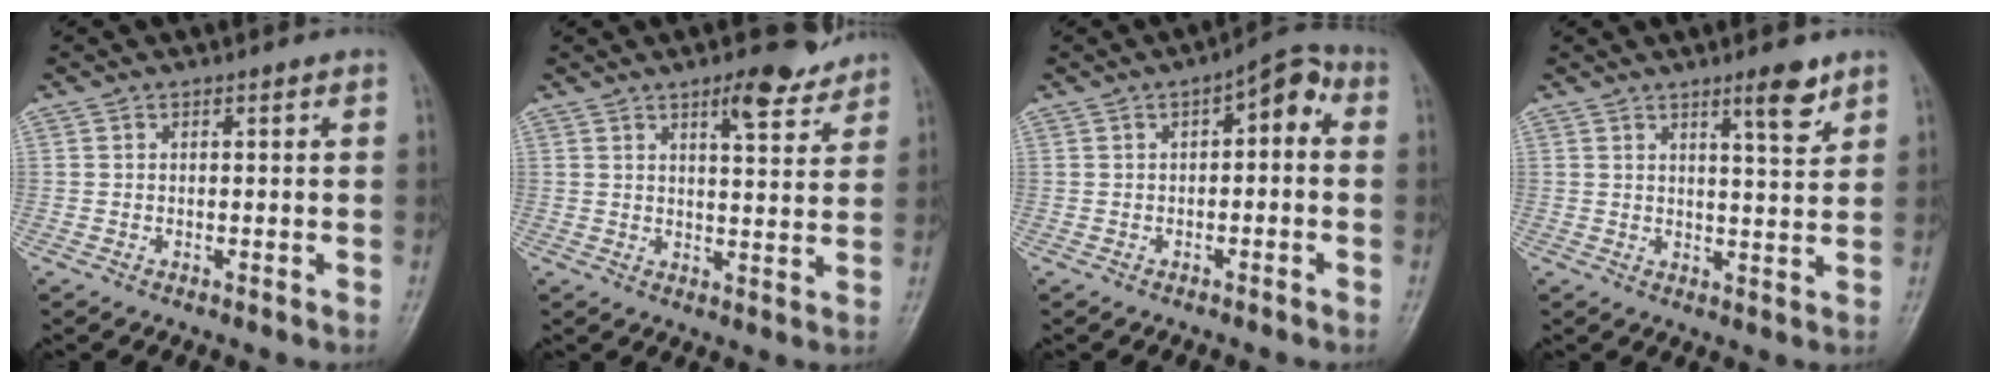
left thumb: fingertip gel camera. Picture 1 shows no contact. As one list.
[{"total": 7.4, "force": [5.2, 2.2, 4.7], "torque": [-0.052, -0.034, 0.073]}, {"total": 5.7, "force": [0.6, 2.8, 5.0], "torque": [-0.046, 0.028, -0.007]}, {"total": 5.7, "force": [3.8, 1.0, 4.1], "torque": [-0.054, -0.028, 0.057]}]